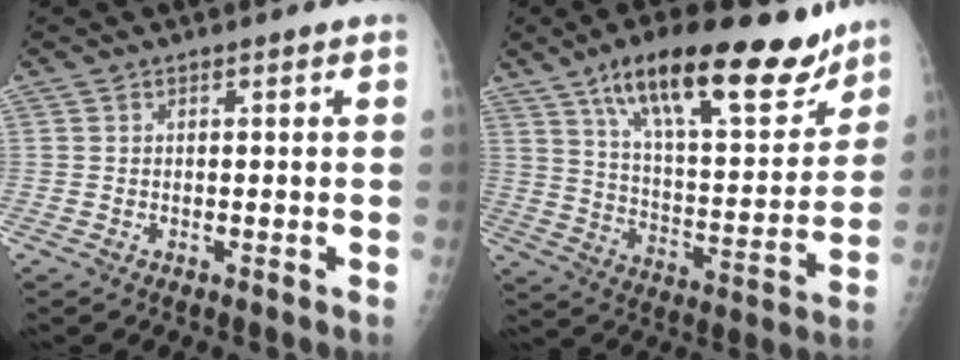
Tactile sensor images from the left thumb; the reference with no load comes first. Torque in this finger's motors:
{"motor_torque": [0.50, 0.33, 1.52, -1.25, 0.21]}